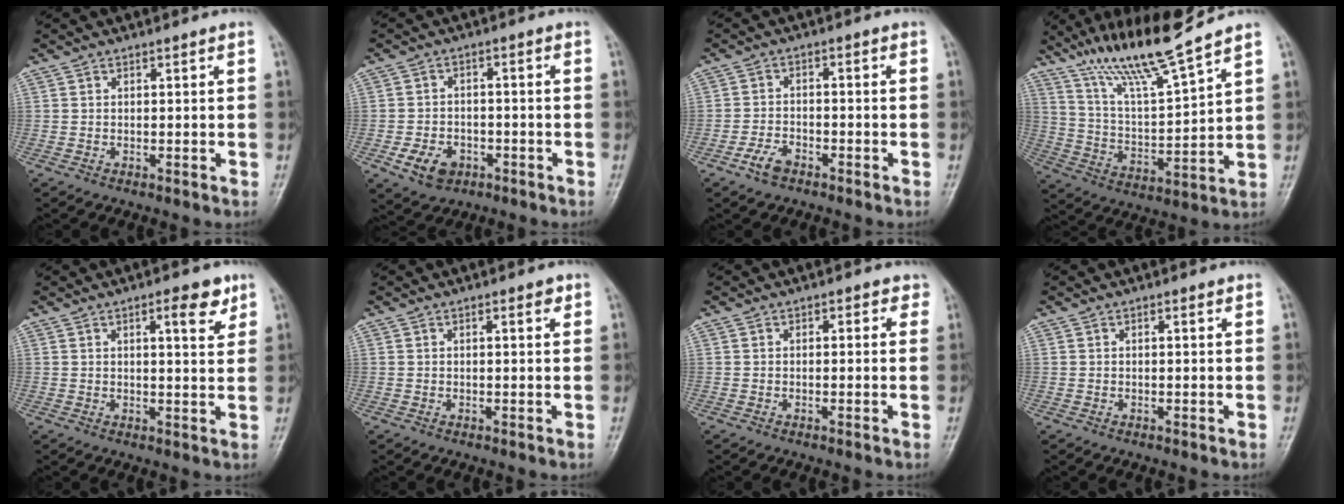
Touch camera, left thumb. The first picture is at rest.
{"total": 6.6, "force": [-3.0, 4.9, 3.3], "torque": [-0.046, 0.018, -0.046]}
{"total": 3.9, "force": [-2.7, 2.1, 2.0], "torque": [-0.037, 0.016, -0.052]}
{"total": 15.1, "force": [12.0, 0.7, 9.2], "torque": [-0.161, -0.064, 0.226]}
{"total": 5.4, "force": [2.9, 1.7, 4.2], "torque": [-0.047, -0.013, 0.038]}
{"total": 1.7, "force": [0.8, 0.6, 1.3], "torque": [-0.015, 0.000, 0.008]}
{"total": 1.6, "force": [0.6, 1.2, 0.8], "torque": [0.012, 0.003, -0.001]}
{"total": 0.6, "force": [0.3, 0.1, 0.4], "torque": [-0.008, 0.002, 0.003]}